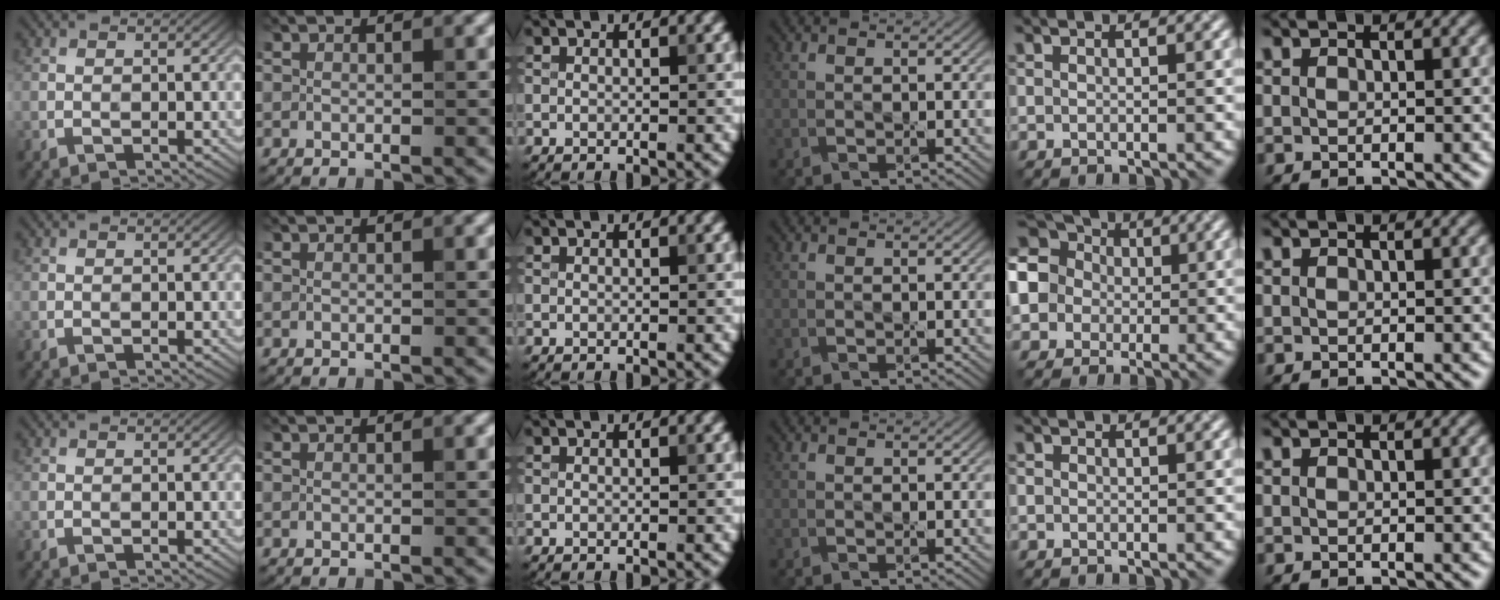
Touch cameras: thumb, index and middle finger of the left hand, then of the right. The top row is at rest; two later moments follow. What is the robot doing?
{"motion": "press", "object": "joystick"}